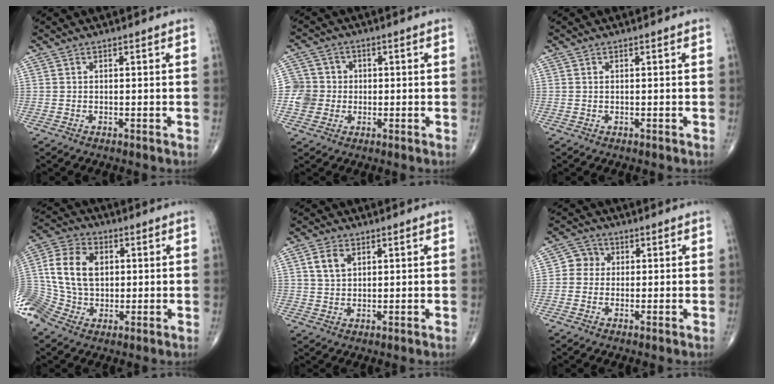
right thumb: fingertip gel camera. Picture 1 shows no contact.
{"total": 6.2, "force": [-0.5, 6.1, 1.2], "torque": [0.005, 0.012, -0.012]}
{"total": 0.0}
{"total": 16.5, "force": [1.1, 12.3, 10.9], "torque": [-0.225, 0.022, 0.019]}
{"total": 4.3, "force": [1.7, 2.9, 2.6], "torque": [-0.042, -0.004, 0.034]}
{"total": 4.0, "force": [0.3, 3.8, 1.3], "torque": [0.003, 0.008, -0.005]}